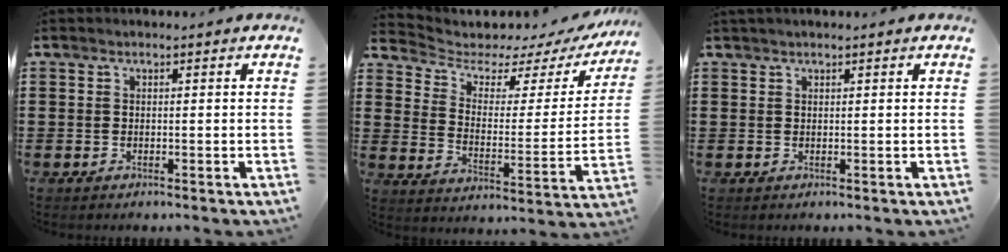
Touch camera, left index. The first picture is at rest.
{"total": 4.2, "force": [3.3, 1.8, 1.8], "torque": [-0.059, -0.024, 0.051]}
{"total": 0.7, "force": [0.5, 0.0, 0.4], "torque": [-0.009, -0.001, 0.011]}